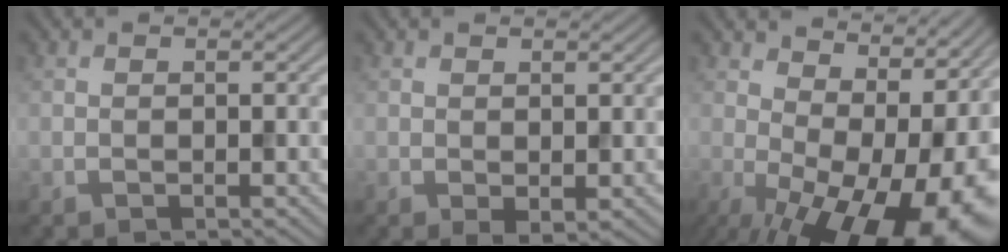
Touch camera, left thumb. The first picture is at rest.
{"total": 1.5, "force": [-0.1, 0.8, 1.3], "torque": [-0.021, -0.007, 0.003]}
{"total": 18.1, "force": [-1.5, 9.1, 15.6], "torque": [-0.182, -0.013, 0.009]}